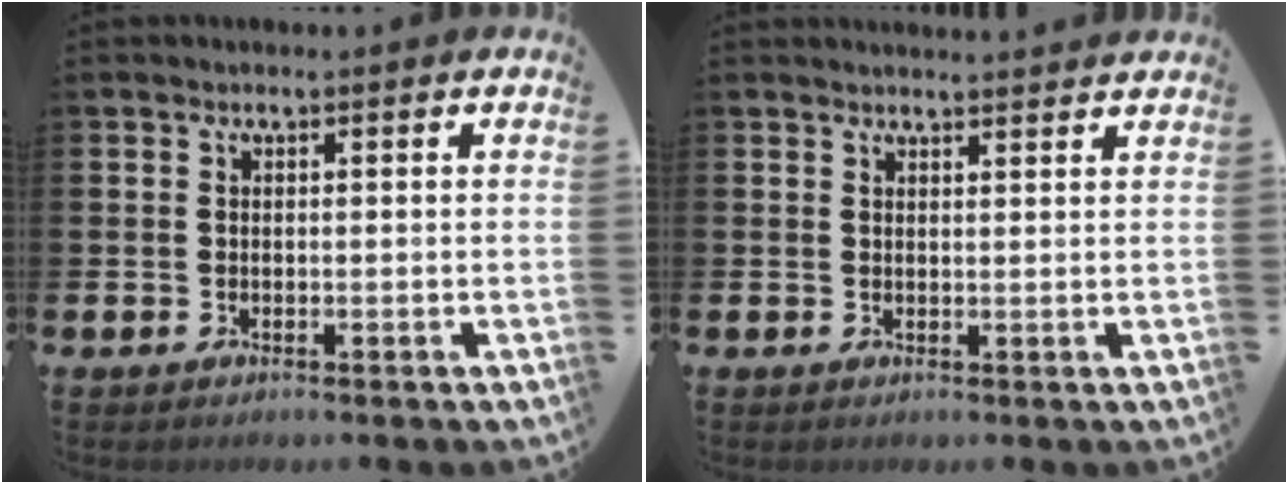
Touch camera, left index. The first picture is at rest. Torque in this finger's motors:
{"motor_torque": [-0.37, -1.76, 0.25, 0.05]}